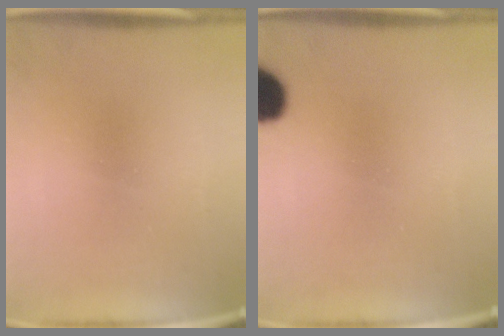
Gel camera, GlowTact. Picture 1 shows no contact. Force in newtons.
{"total": 8.4}